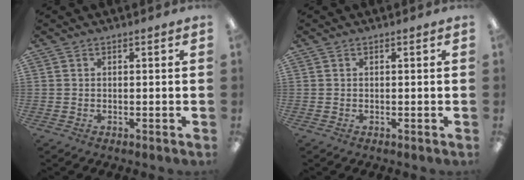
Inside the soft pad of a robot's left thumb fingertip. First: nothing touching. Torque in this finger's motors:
{"motor_torque": [0.01, 0.02, -0.05, -0.04, 0.00]}